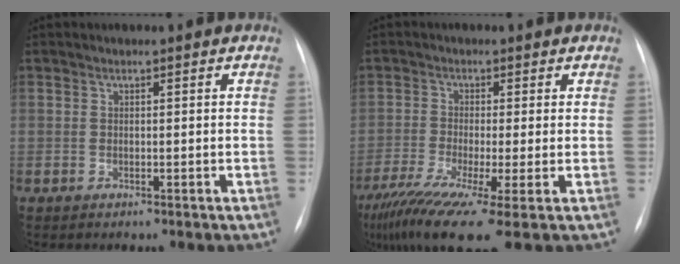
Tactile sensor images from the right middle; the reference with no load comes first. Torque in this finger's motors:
{"motor_torque": [1.44, -0.69, 0.67, 0.20]}